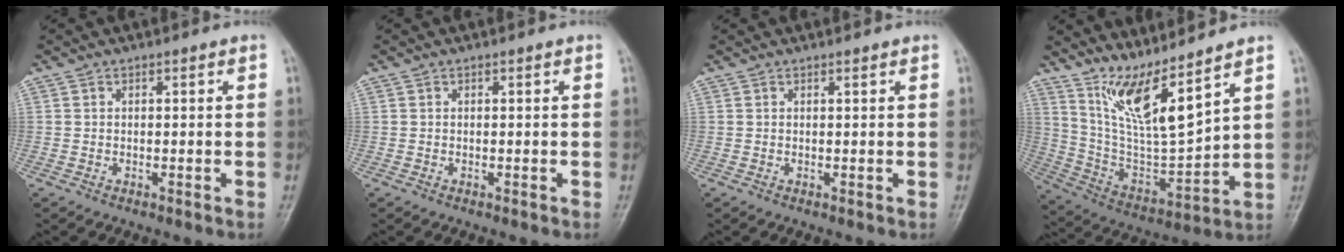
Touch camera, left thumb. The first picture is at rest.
{"total": 0.0}
{"total": 0.5, "force": [0.5, 0.0, 0.0], "torque": [-0.003, -0.003, 0.009]}
{"total": 12.8, "force": [9.8, 1.1, 8.2], "torque": [-0.142, -0.075, 0.203]}